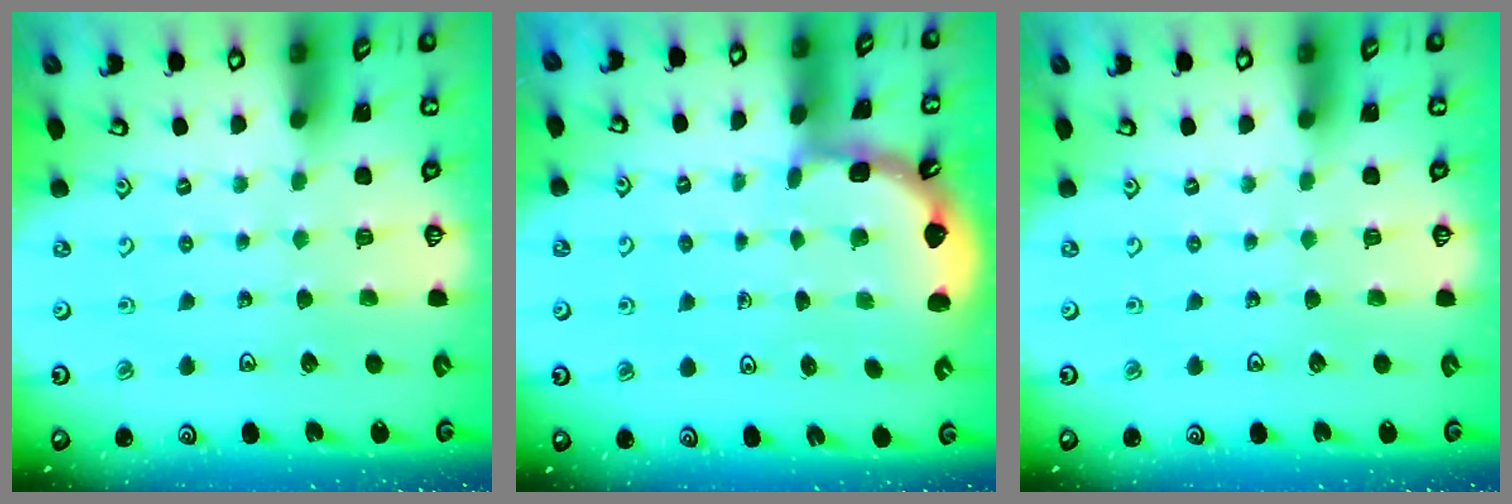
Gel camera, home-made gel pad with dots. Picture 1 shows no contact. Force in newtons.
{"total": 2.1, "press": 2.1, "slide": 0.2}
{"total": 0.0}